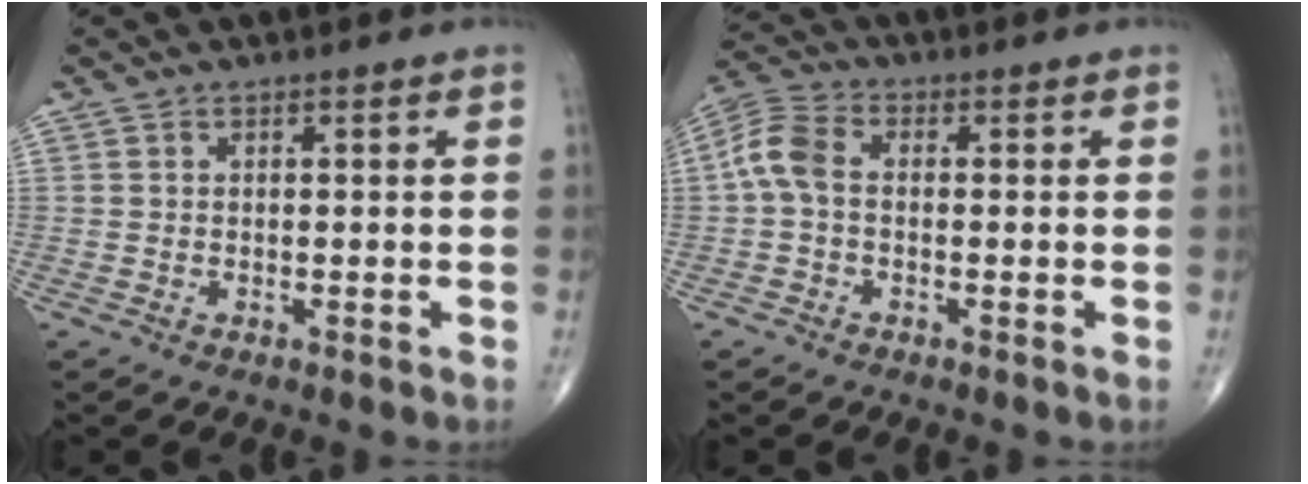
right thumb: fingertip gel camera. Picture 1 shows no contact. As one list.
[{"total": 6.2, "force": [-0.2, 3.9, 4.8], "torque": [-0.101, 0.019, -0.016]}]